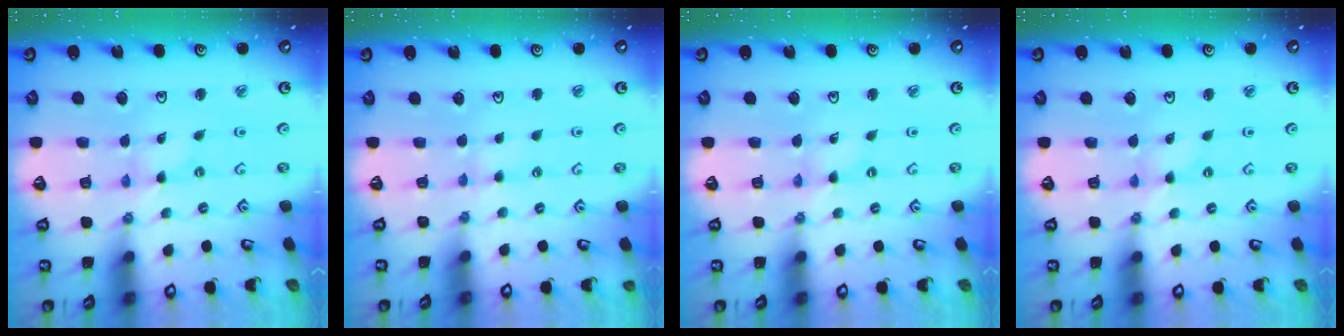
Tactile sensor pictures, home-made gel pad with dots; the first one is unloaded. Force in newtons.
{"total": 1.9, "press": 1.9, "slide": 0.3}
{"total": 0.0}
{"total": 0.0}